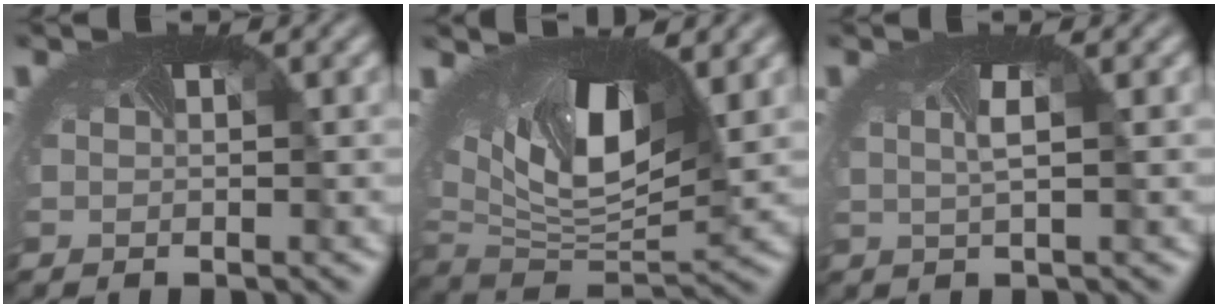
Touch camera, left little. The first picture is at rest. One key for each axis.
{"total": 12.2, "fx": 3.2, "fy": 6.1, "fz": 10.0, "tx": -0.187, "ty": -0.014, "tz": 0.054}
{"total": 0.9, "fx": -0.1, "fy": -0.1, "fz": 0.9, "tx": -0.021, "ty": -0.014, "tz": 0.004}